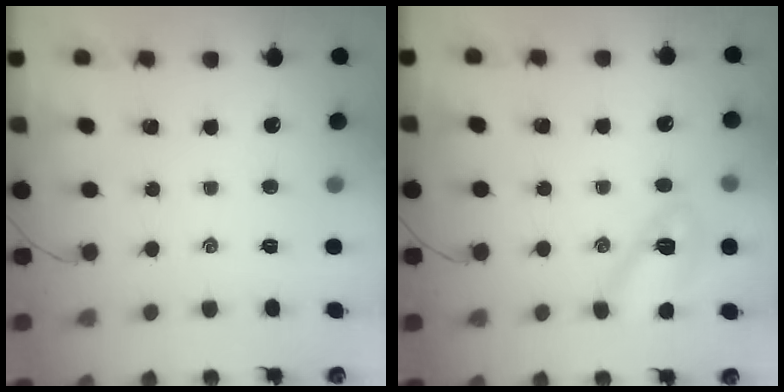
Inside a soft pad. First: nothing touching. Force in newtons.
{"total": 8.6, "press": 8.6, "slide": 0.5}